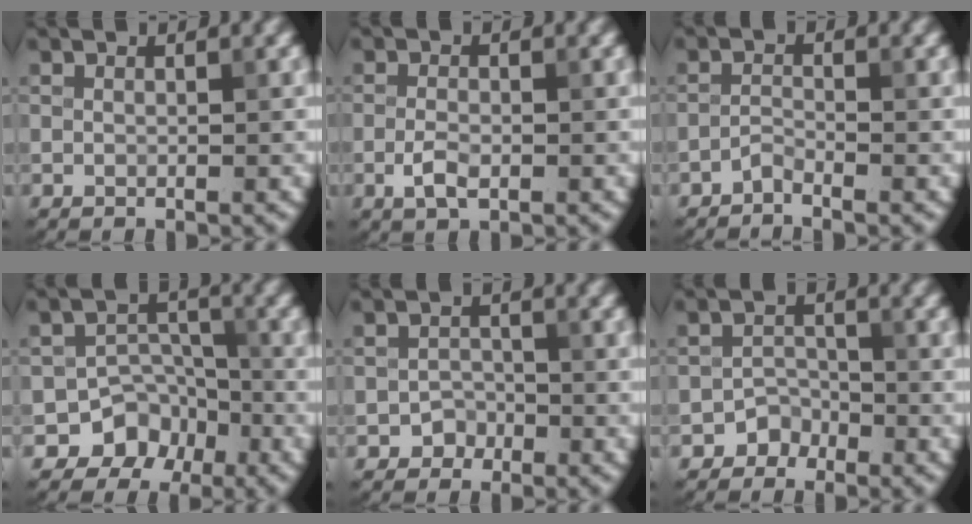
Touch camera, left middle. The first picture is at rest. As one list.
[{"total": 2.1, "force": [-0.7, 1.0, 1.7], "torque": [-0.034, -0.002, -0.017]}, {"total": 1.1, "force": [-1.0, 0.1, 0.3], "torque": [-0.006, 0.005, -0.024]}, {"total": 4.5, "force": [-2.7, 3.5, 1.0], "torque": [0.001, 0.007, -0.041]}, {"total": 1.4, "force": [-0.9, 1.1, 0.2], "torque": [0.006, 0.006, -0.015]}, {"total": 1.7, "force": [-1.3, 1.2, 0.1], "torque": [0.011, 0.010, -0.022]}]